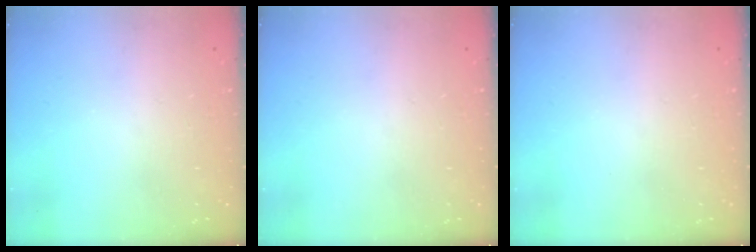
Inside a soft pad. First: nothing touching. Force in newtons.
{"total": 0.0}
{"total": 0.0}